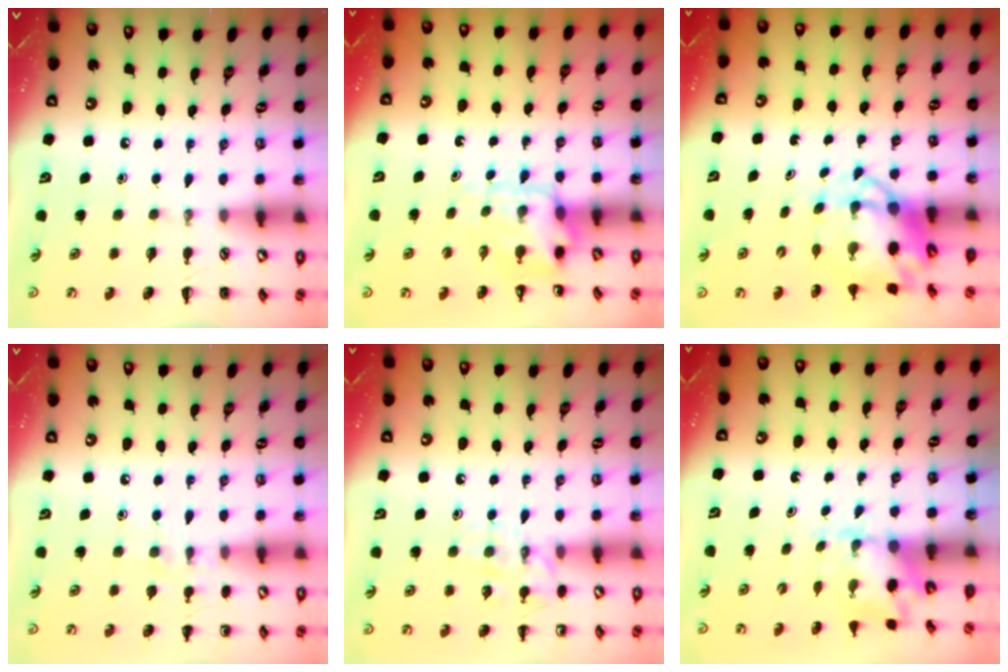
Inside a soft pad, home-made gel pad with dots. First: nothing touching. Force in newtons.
{"total": 5.3, "press": 5.3, "slide": 0.3}
{"total": 5.4, "press": 5.1, "slide": 1.7}
{"total": 7.1, "press": 6.8, "slide": 2.1}
{"total": 9.9, "press": 9.9, "slide": 1.0}
{"total": 2.3, "press": 2.3, "slide": 0.5}